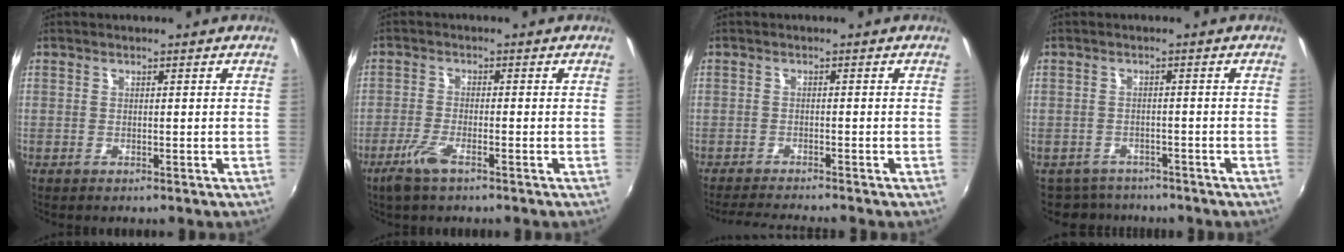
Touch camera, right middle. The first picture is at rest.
{"total": 4.9, "force": [-3.2, 0.9, 3.6], "torque": [-0.090, -0.011, -0.063]}
{"total": 5.9, "force": [-5.5, -0.5, 2.1], "torque": [-0.055, -0.013, -0.090]}
{"total": 5.8, "force": [-5.1, 2.8, 0.5], "torque": [-0.025, -0.004, -0.079]}